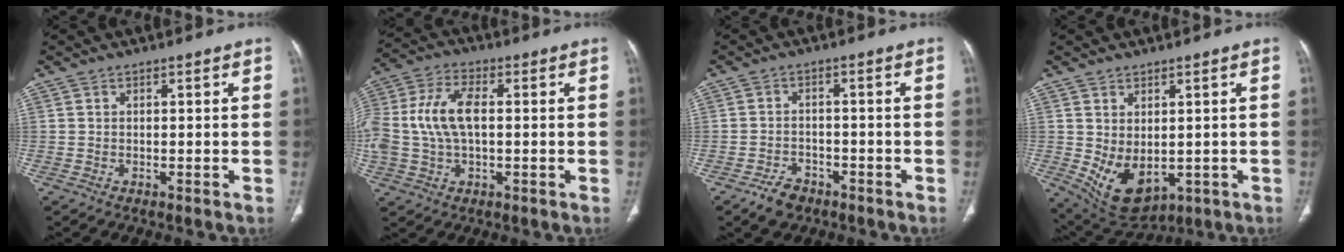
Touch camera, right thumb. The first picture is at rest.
{"total": 13.2, "force": [0.6, 7.5, 10.8], "torque": [-0.241, 0.026, 0.009]}
{"total": 4.6, "force": [-3.2, 2.8, 1.8], "torque": [-0.029, 0.019, -0.049]}
{"total": 9.3, "force": [-1.0, 5.7, 7.3], "torque": [-0.114, -0.007, 0.015]}